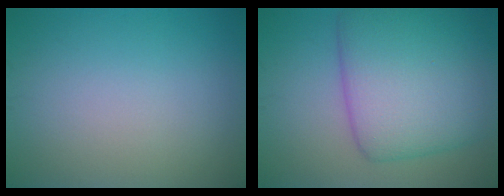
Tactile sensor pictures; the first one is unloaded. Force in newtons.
{"total": 9.6, "press": 9.6, "slide": 0.3}